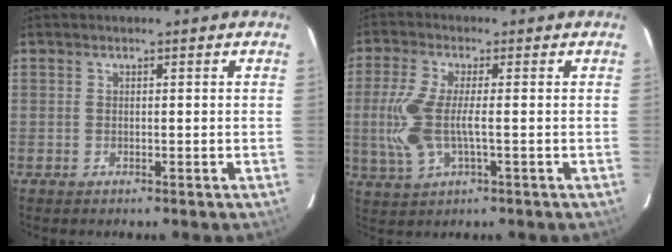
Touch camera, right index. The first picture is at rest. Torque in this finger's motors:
{"motor_torque": [0.32, 0.05, 0.19, 0.13]}